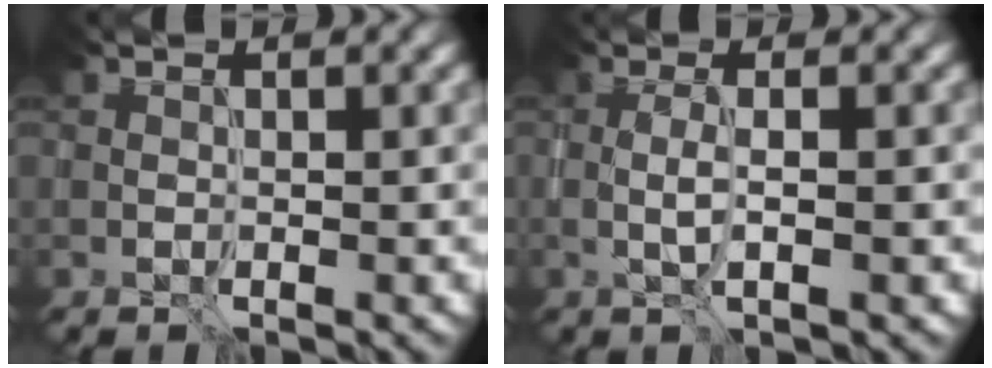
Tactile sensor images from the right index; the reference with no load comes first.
{"total": 1.6, "force": [0.0, 0.1, 1.5], "torque": [-0.032, 0.002, -0.001]}